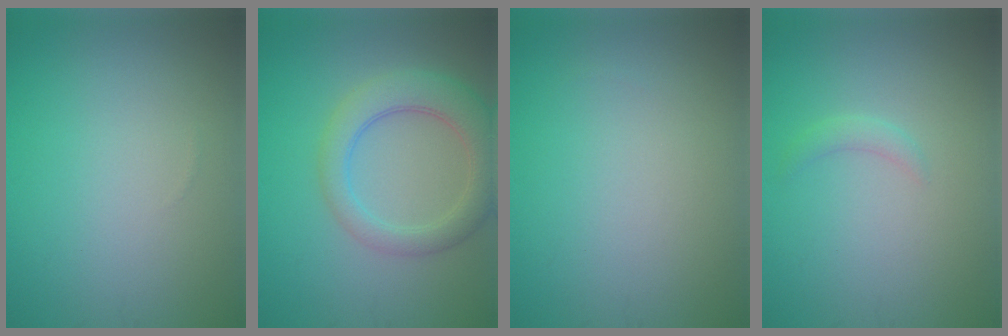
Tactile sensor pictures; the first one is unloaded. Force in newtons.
{"total": 4.9, "press": 4.9, "slide": 0.4}
{"total": 0.0}
{"total": 1.1, "press": 1.1, "slide": 0.1}